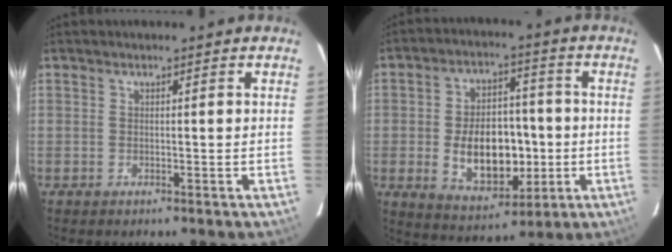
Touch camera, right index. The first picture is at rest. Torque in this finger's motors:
{"motor_torque": [1.03, -0.71, 0.37, 0.10]}